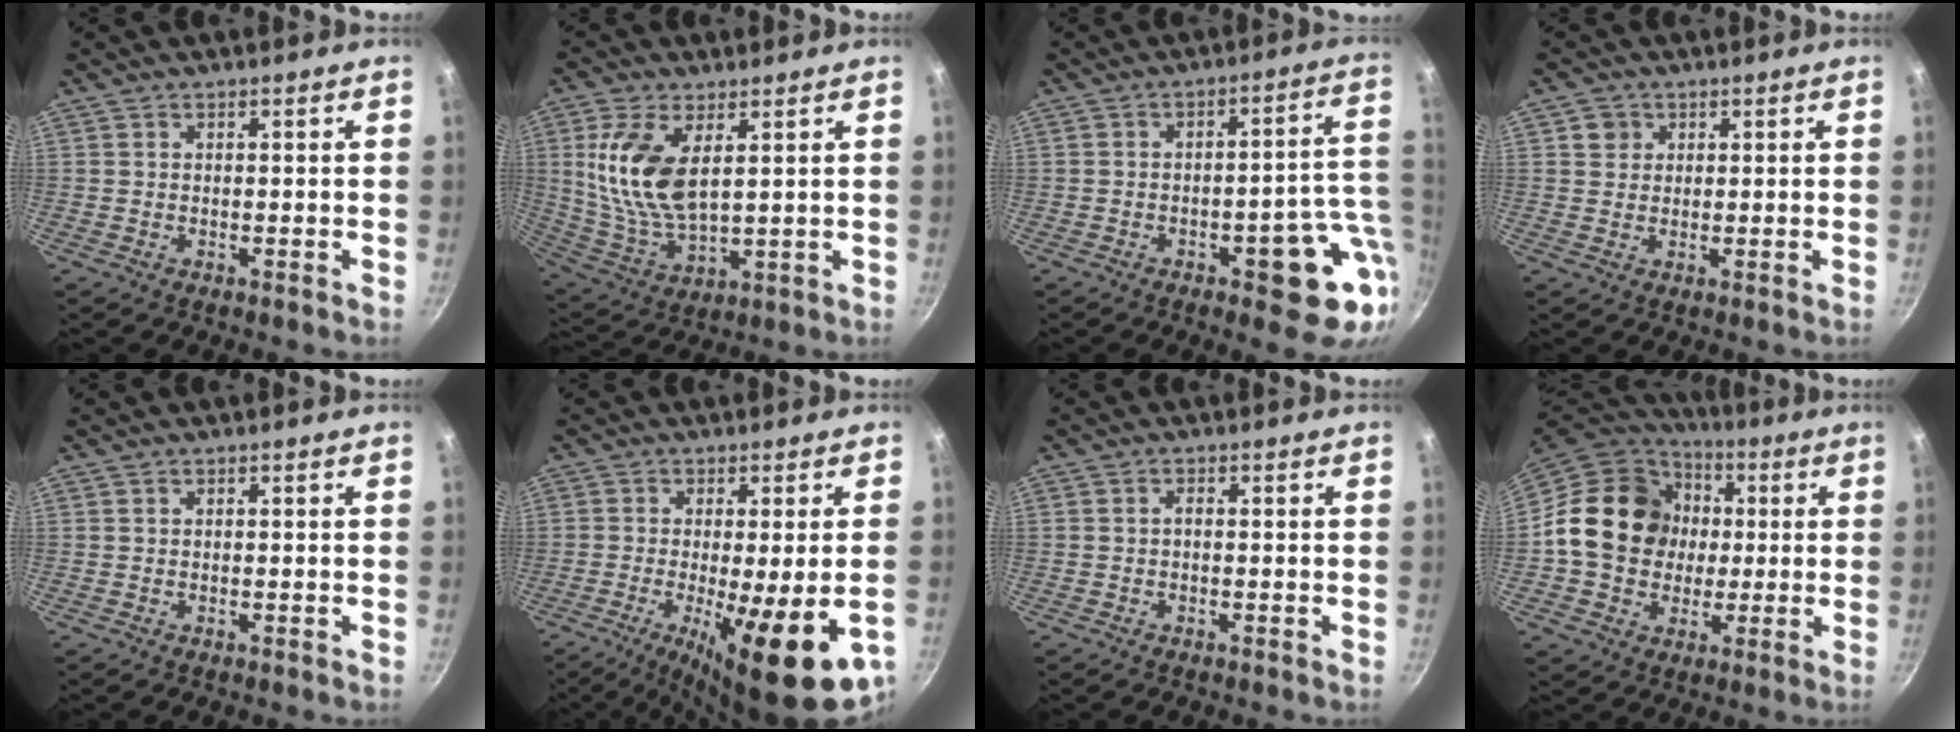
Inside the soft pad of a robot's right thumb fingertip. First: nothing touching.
{"total": 13.8, "force": [3.7, 6.9, 11.3], "torque": [-0.222, -0.020, 0.083]}
{"total": 13.8, "force": [-3.9, 5.4, 12.1], "torque": [-0.098, 0.031, -0.048]}
{"total": 2.9, "force": [1.0, 2.6, 0.7], "torque": [0.007, 0.004, 0.013]}
{"total": 0.0}
{"total": 16.6, "force": [-5.3, 4.0, 15.2], "torque": [-0.234, -0.018, -0.068]}
{"total": 0.8, "force": [-0.3, 0.3, 0.7], "torque": [-0.021, 0.008, -0.006]}
{"total": 19.1, "force": [1.1, 16.0, 10.4], "torque": [-0.153, 0.029, 0.013]}